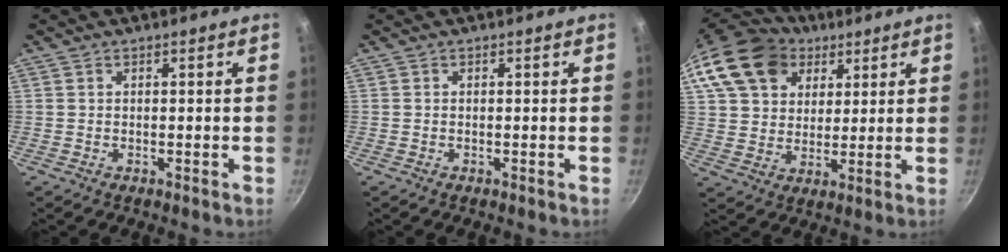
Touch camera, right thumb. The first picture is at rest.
{"total": 0.0}
{"total": 20.1, "force": [9.5, 14.8, 9.7], "torque": [-0.179, 0.015, 0.171]}